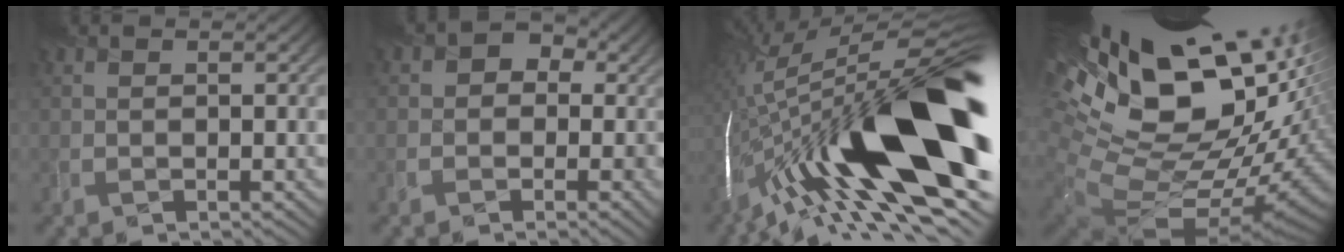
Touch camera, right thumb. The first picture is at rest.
{"total": 5.5, "force": [-0.4, 4.8, 2.7], "torque": [-0.020, 0.006, -0.026]}
{"total": 21.2, "force": [-6.8, 6.3, 19.1], "torque": [-0.332, -0.033, -0.117]}
{"total": 20.8, "force": [8.1, 11.2, 15.5], "torque": [-0.294, 0.025, 0.179]}